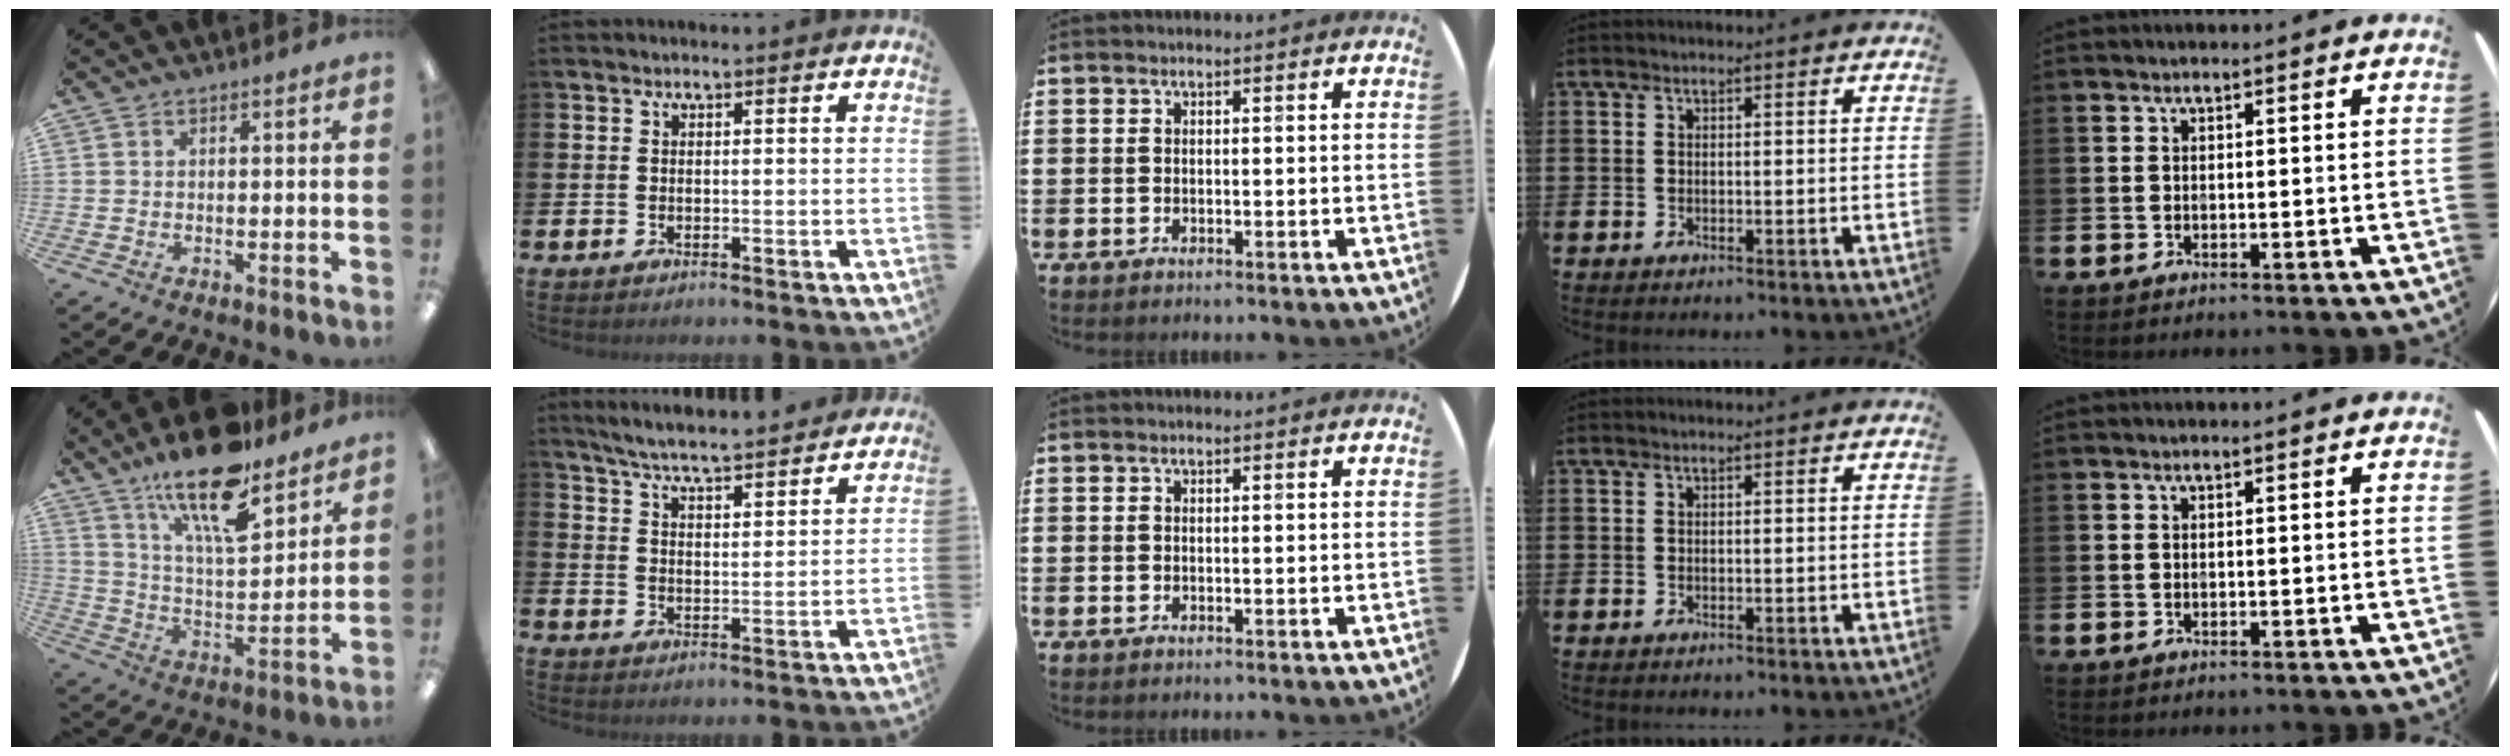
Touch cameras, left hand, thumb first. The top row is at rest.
{"thumb": {"total": 18.9, "force": [13.8, 5.6, 11.6], "torque": [-0.198, -0.081, 0.231]}, "index": {"total": 6.3, "force": [6.1, 0.1, 1.5], "torque": [-0.057, -0.042, 0.106]}}